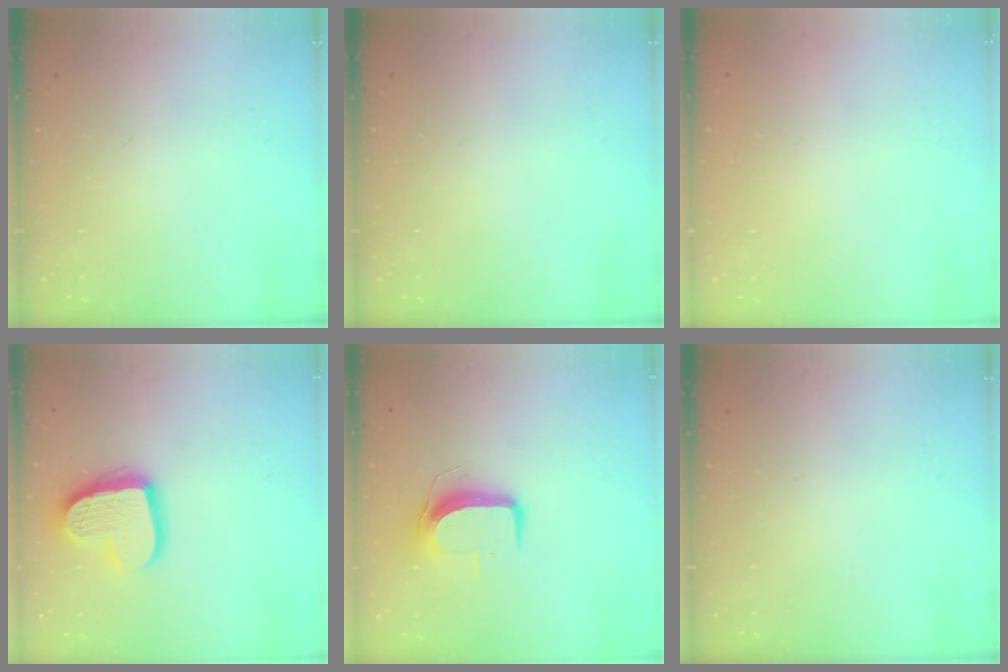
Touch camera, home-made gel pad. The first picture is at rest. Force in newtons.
{"total": 0.0}
{"total": 0.0}
{"total": 15.9, "press": 15.9, "slide": 1.2}
{"total": 10.6, "press": 10.6, "slide": 0.8}
{"total": 0.0}